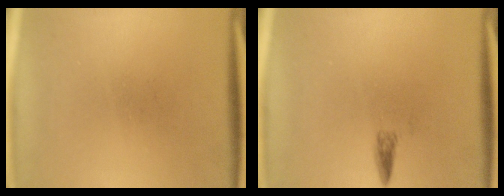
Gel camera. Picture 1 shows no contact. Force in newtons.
{"total": 1.2}